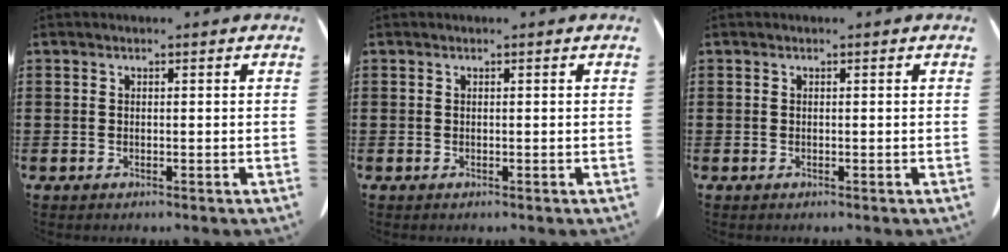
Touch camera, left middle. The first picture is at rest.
{"total": 0.0}
{"total": 0.0}